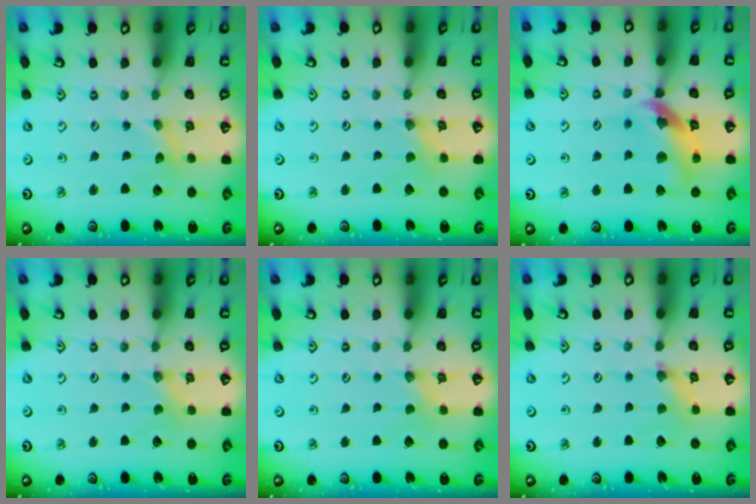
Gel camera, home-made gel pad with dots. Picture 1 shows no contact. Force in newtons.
{"total": 0.0}
{"total": 13.4, "press": 13.3, "slide": 1.7}
{"total": 0.0}
{"total": 0.0}
{"total": 1.3, "press": 1.3, "slide": 0.3}